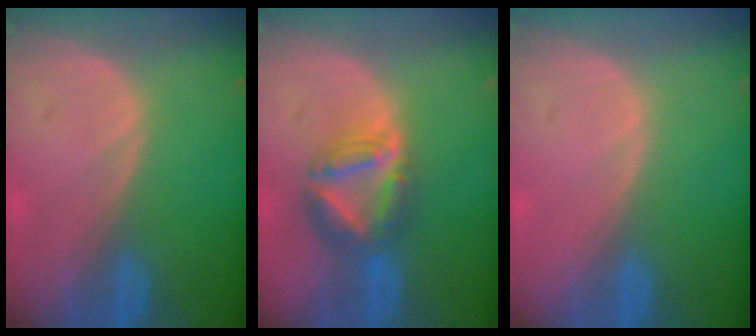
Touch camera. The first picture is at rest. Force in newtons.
{"total": 7.3, "press": 6.4, "slide": 3.5}
{"total": 0.0}